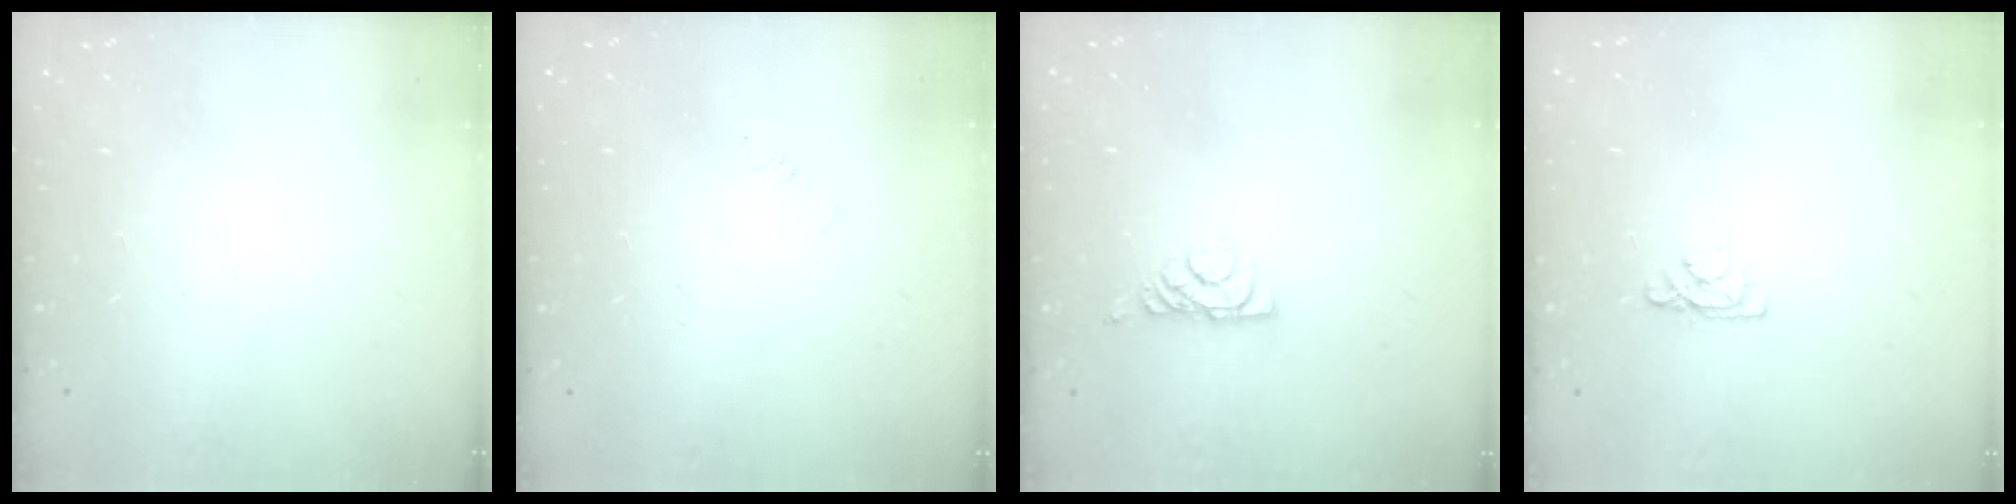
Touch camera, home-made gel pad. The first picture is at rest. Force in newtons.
{"total": 1.4, "press": 1.3, "slide": 0.3}
{"total": 6.0, "press": 6.0, "slide": 0.8}
{"total": 4.0, "press": 4.0, "slide": 0.5}